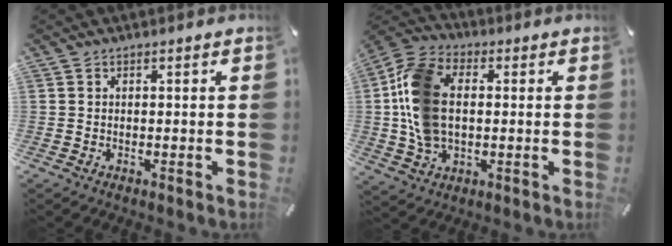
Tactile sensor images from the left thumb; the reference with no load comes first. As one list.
[{"total": 14.4, "force": [0.3, 10.1, 10.3], "torque": [-0.230, 0.014, 0.010]}]